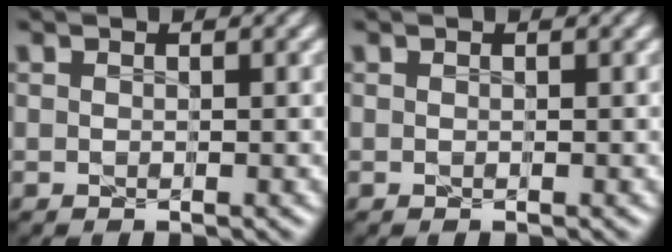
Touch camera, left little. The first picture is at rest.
{"total": 0.0}